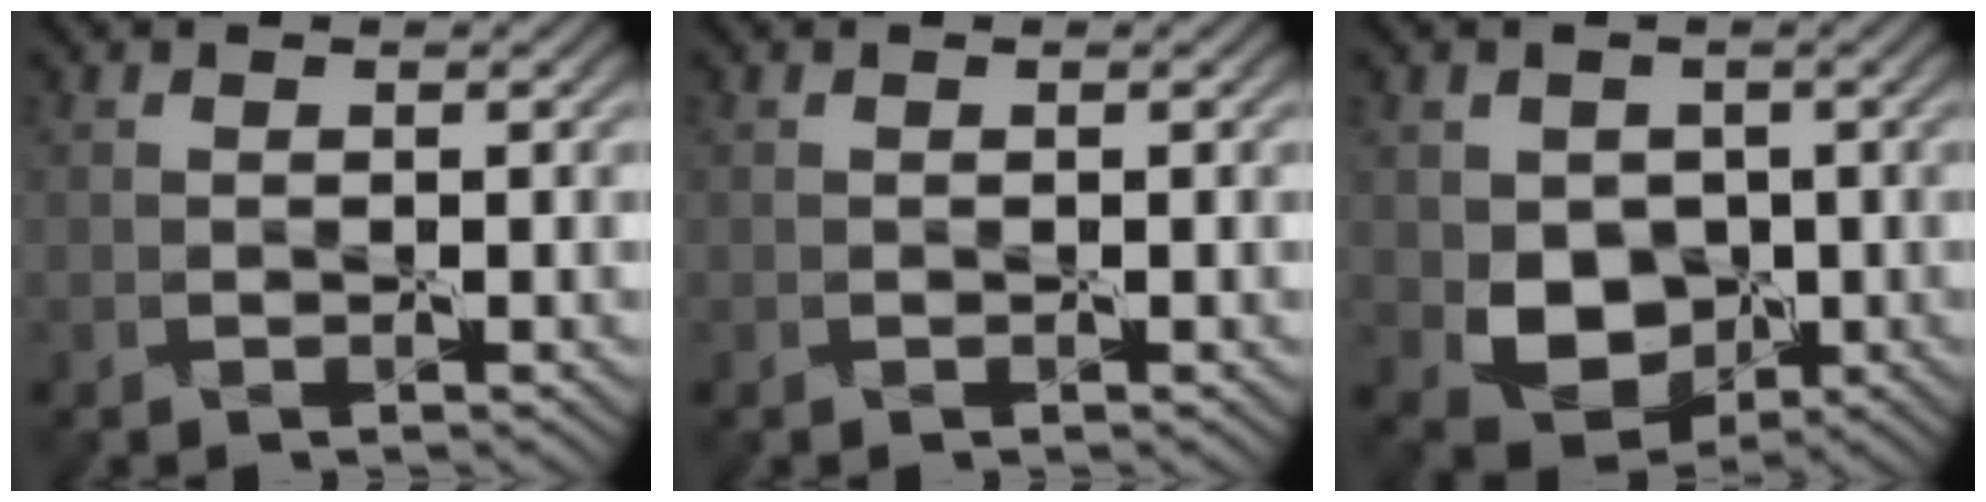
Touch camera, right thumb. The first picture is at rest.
{"total": 0.0}
{"total": 4.7, "force": [-0.1, 4.2, 2.1], "torque": [-0.045, -0.011, -0.002]}